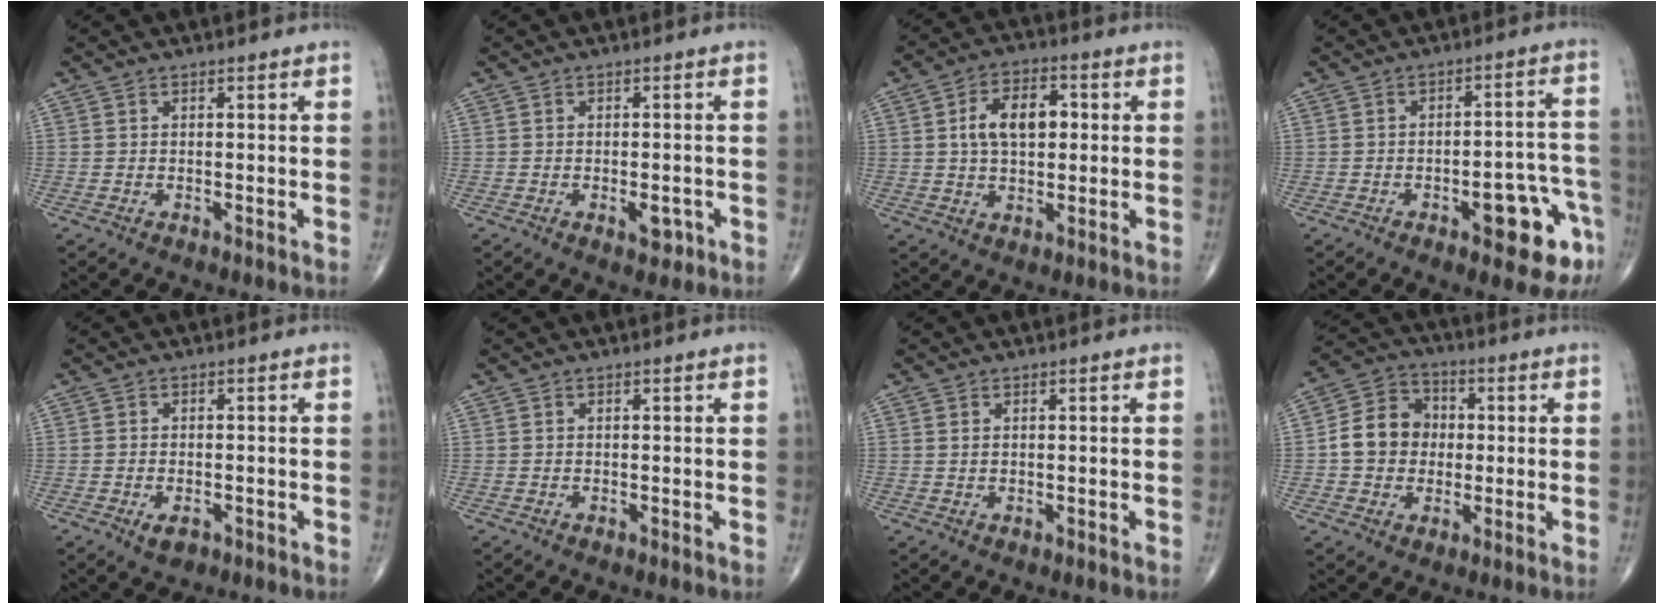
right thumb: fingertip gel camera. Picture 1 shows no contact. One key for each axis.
{"total": 3.0, "fx": -1.2, "fy": 1.5, "fz": 2.3, "tx": -0.023, "ty": 0.003, "tz": -0.013}
{"total": 9.8, "fx": 1.6, "fy": 5.9, "fz": 7.7, "tx": -0.119, "ty": 0.014, "tz": 0.025}
{"total": 12.3, "fx": -5.9, "fy": 4.6, "fz": 9.7, "tx": -0.090, "ty": 0.050, "tz": -0.066}
{"total": 2.6, "fx": -1.2, "fy": 1.4, "fz": 1.7, "tx": -0.029, "ty": 0.000, "tz": -0.017}
{"total": 0.0}
{"total": 0.8, "fx": 0.3, "fy": 0.5, "fz": 0.5, "tx": -0.011, "ty": 0.001, "tz": 0.009}
{"total": 10.5, "fx": -0.1, "fy": 9.0, "fz": 5.4, "tx": -0.070, "ty": 0.025, "tz": -0.012}